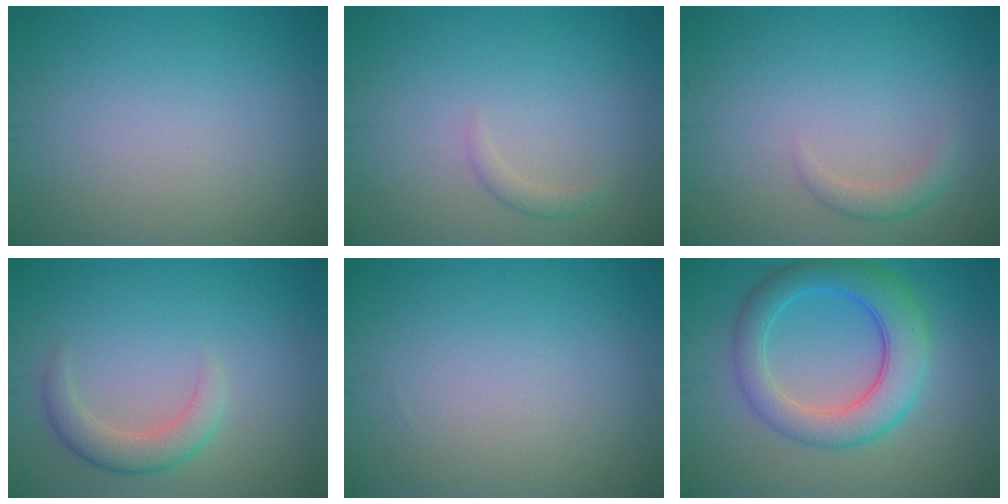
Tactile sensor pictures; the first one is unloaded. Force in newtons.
{"total": 1.0, "press": 1.0, "slide": 0.1}
{"total": 1.5, "press": 1.5, "slide": 0.1}
{"total": 2.8, "press": 2.8, "slide": 0.2}
{"total": 0.0}
{"total": 6.3, "press": 6.3, "slide": 0.3}